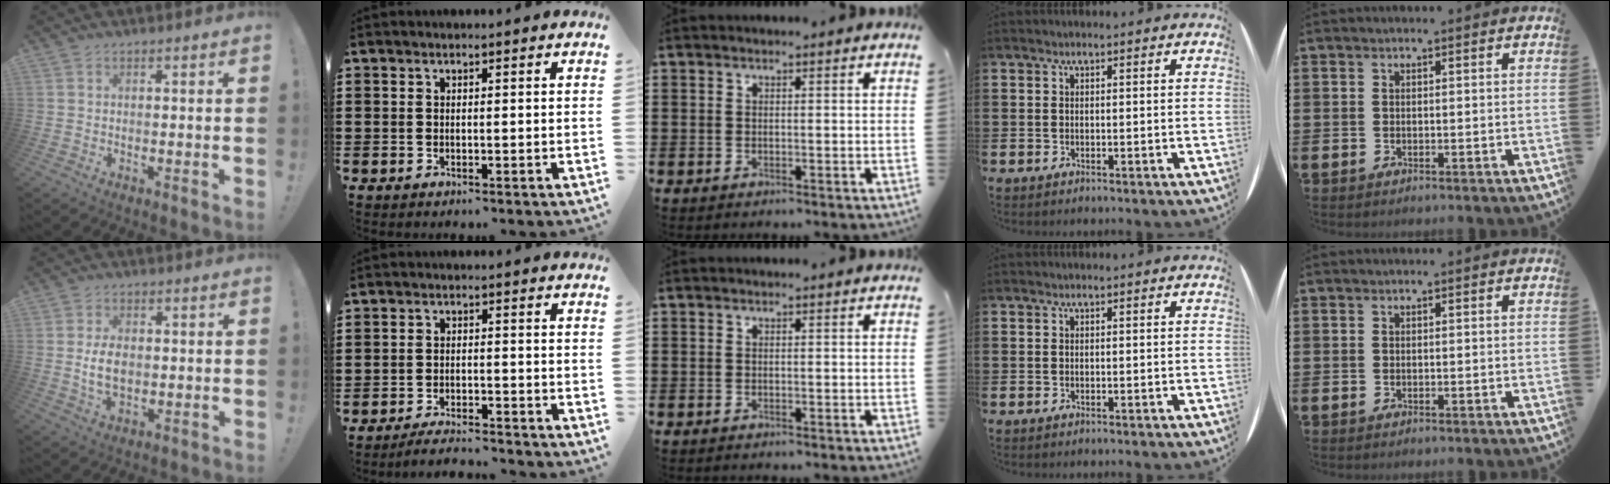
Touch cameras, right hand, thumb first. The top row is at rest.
{"thumb": {"total": 6.8, "force": [-0.3, 4.1, 5.4], "torque": [-0.092, -0.002, -0.010]}, "index": {"total": 3.0, "force": [-3.0, 0.1, 0.2], "torque": [-0.007, 0.002, -0.062]}}